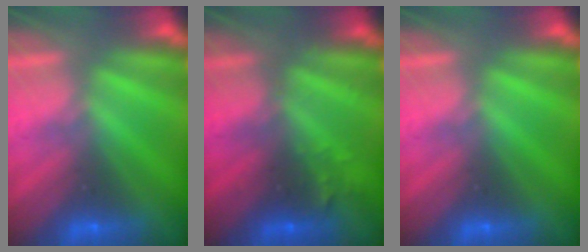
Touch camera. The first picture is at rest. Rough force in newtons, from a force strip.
{"total": 2.8}
{"total": 0.0}